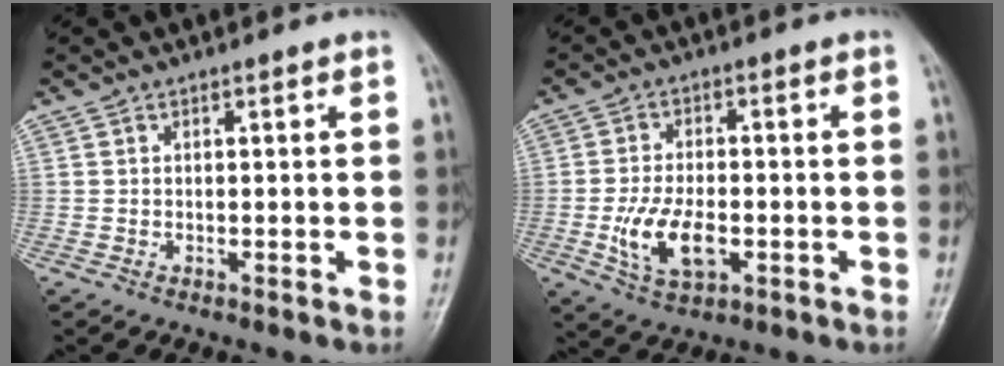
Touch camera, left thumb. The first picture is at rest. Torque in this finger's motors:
{"motor_torque": [-0.17, 1.03, 1.01, 0.26, 0.13]}